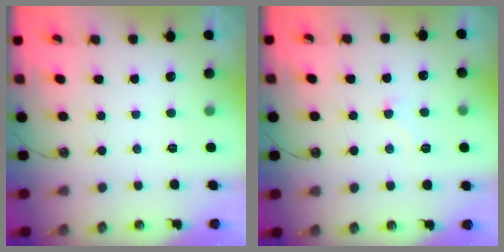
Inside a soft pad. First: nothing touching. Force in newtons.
{"total": 2.4, "press": 2.4, "slide": 0.4}